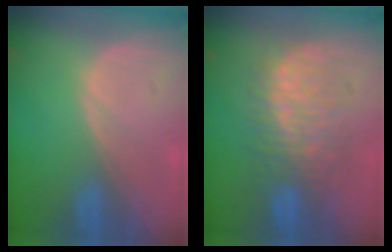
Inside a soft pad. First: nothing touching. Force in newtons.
{"total": 8.6, "press": 8.6, "slide": 0.4}